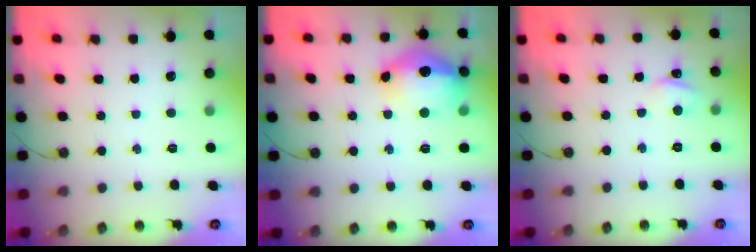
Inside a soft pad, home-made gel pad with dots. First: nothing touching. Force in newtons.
{"total": 16.2, "press": 16.1, "slide": 1.5}
{"total": 2.9, "press": 2.8, "slide": 0.3}